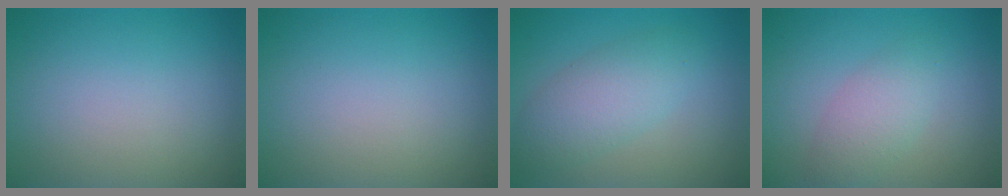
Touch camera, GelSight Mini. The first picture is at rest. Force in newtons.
{"total": 0.0}
{"total": 4.1, "press": 4.1, "slide": 0.2}
{"total": 2.7, "press": 2.7, "slide": 0.1}